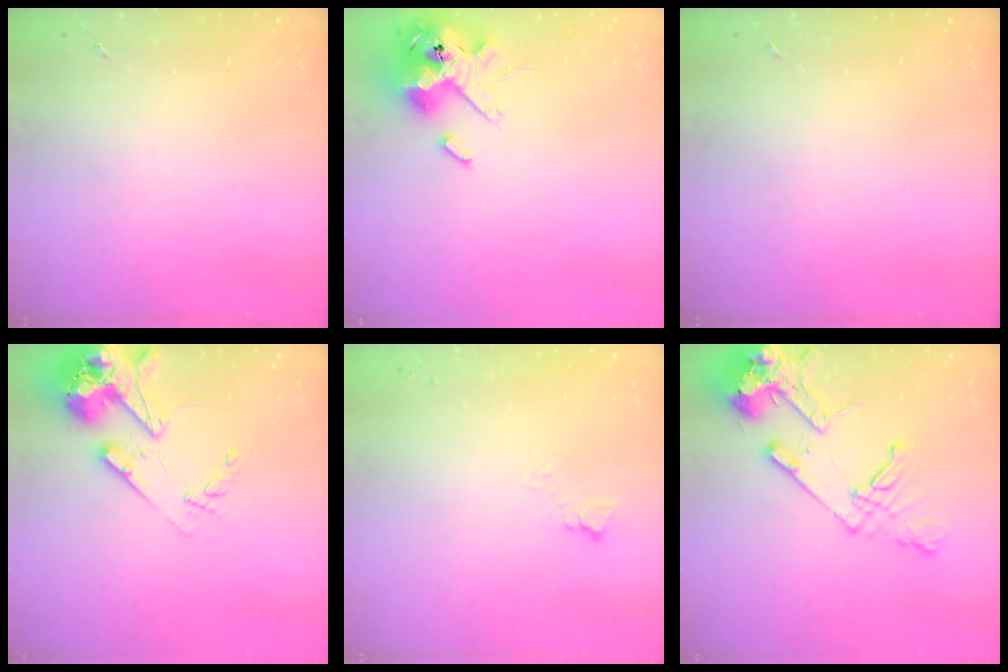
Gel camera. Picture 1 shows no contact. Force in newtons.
{"total": 14.8, "press": 14.5, "slide": 2.9}
{"total": 0.0}
{"total": 18.0, "press": 17.8, "slide": 2.8}
{"total": 2.8, "press": 2.7, "slide": 0.3}
{"total": 16.9, "press": 16.7, "slide": 2.4}